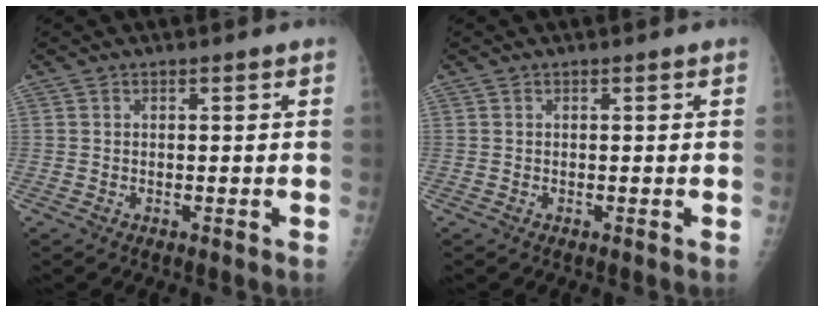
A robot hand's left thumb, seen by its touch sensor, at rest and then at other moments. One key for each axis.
{"total": 0.0}